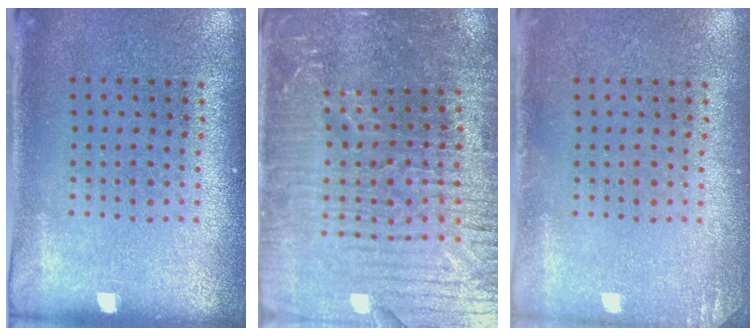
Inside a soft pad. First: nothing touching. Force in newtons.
{"total": 4.7, "press": 4.4, "slide": 1.5}
{"total": 1.1, "press": 1.1, "slide": 0.1}